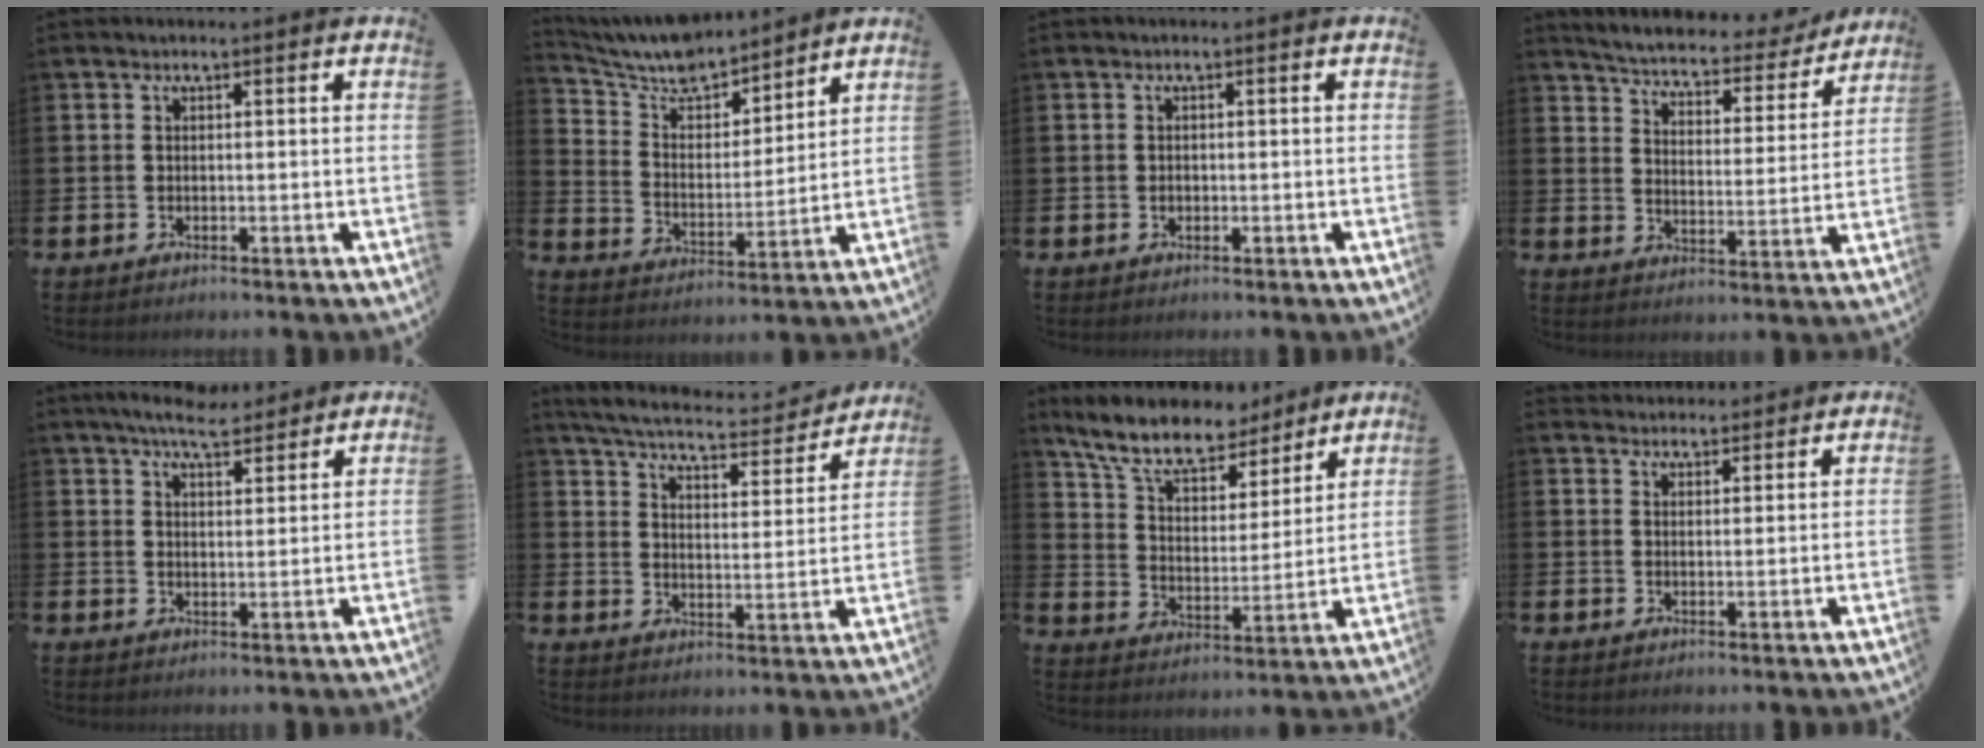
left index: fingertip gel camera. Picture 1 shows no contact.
{"total": 8.4, "force": [7.9, 2.1, 2.1], "torque": [-0.074, -0.053, 0.140]}
{"total": 0.7, "force": [0.0, 0.6, 0.2], "torque": [0.004, 0.002, -0.004]}
{"total": 4.7, "force": [4.4, 1.0, 1.0], "torque": [-0.046, -0.036, 0.070]}
{"total": 5.9, "force": [5.5, 1.1, 1.7], "torque": [-0.036, -0.023, 0.098]}
{"total": 6.1, "force": [5.7, 0.8, 1.8], "torque": [-0.063, -0.041, 0.095]}
{"total": 10.2, "force": [8.9, 3.4, 3.7], "torque": [-0.108, -0.051, 0.159]}
{"total": 3.0, "force": [2.9, 0.9, -0.2], "torque": [0.000, -0.011, 0.054]}